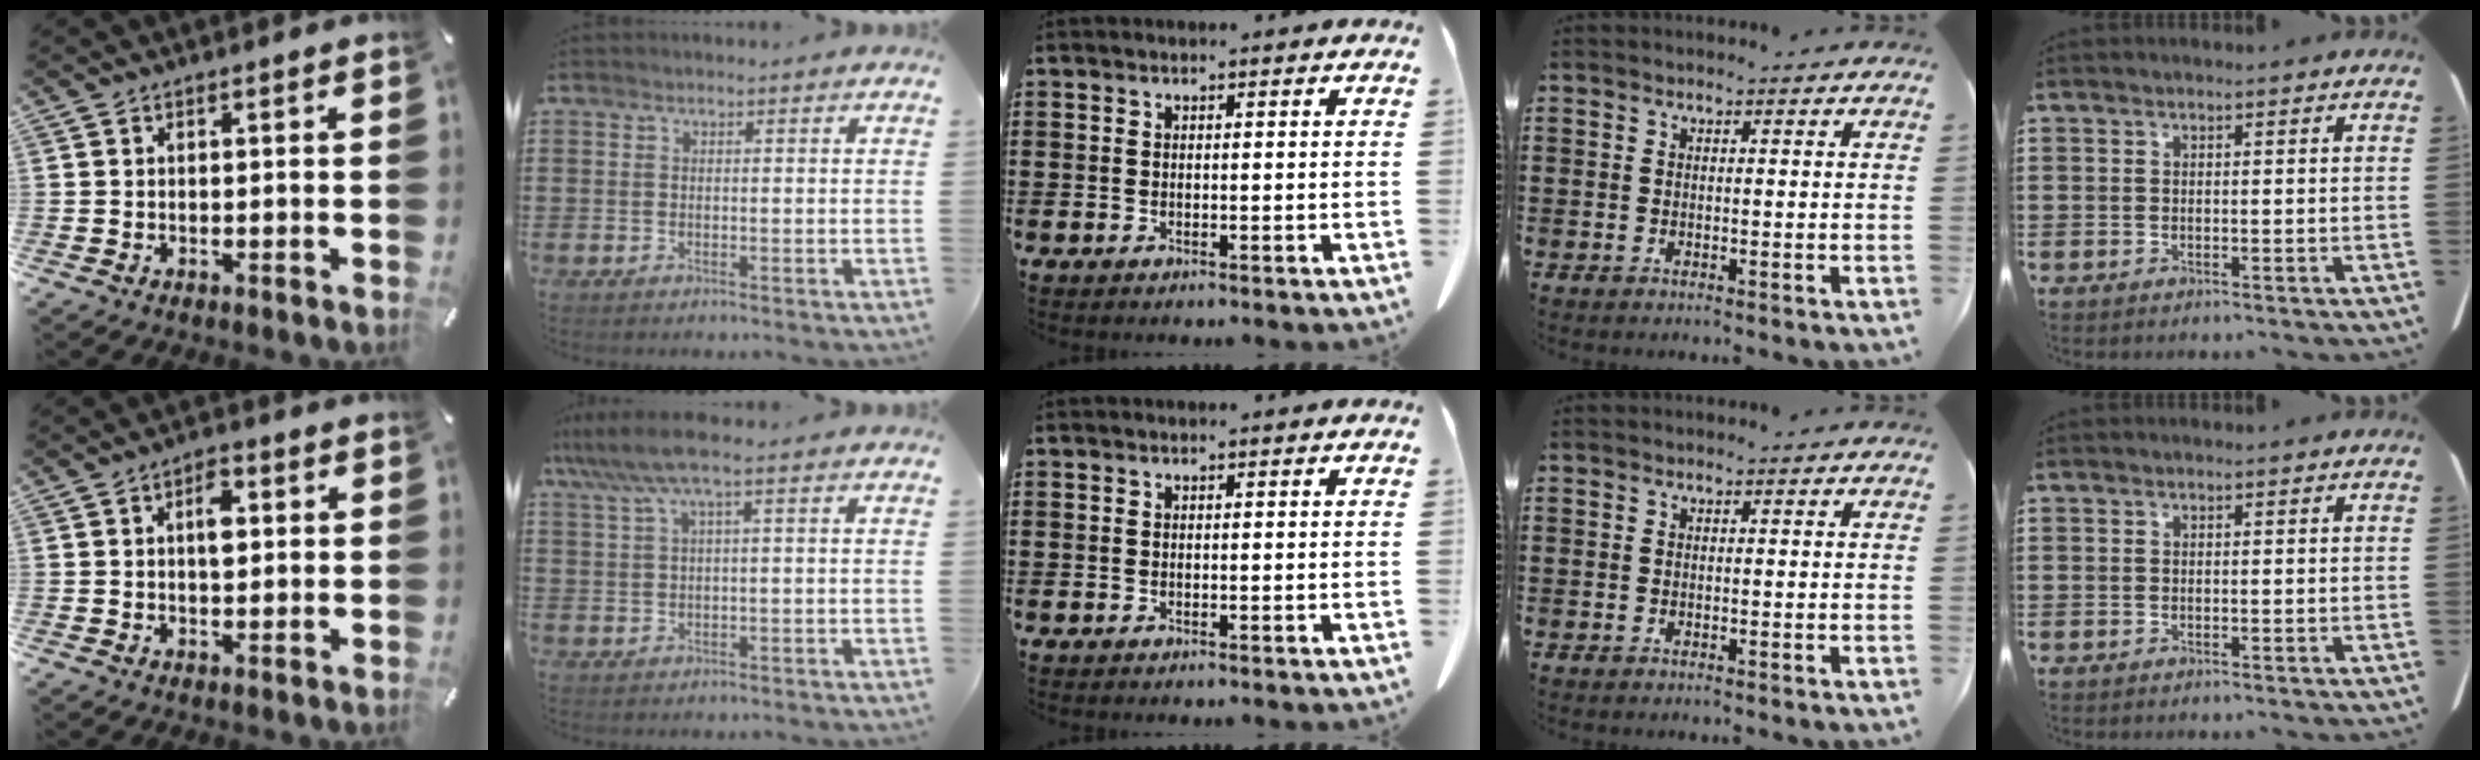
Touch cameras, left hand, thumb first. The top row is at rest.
{"thumb": {"total": 5.1, "force": [1.0, 2.8, 4.1], "torque": [-0.053, -0.004, 0.009]}, "index": {"total": 5.1, "force": [1.9, 0.3, 4.7], "torque": [-0.109, -0.006, 0.028]}}